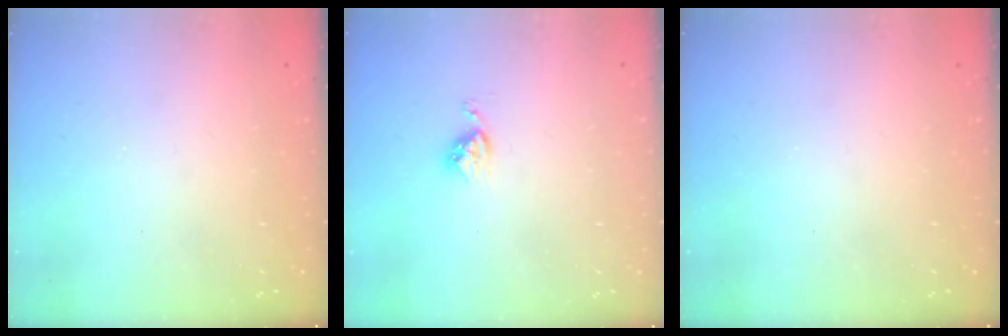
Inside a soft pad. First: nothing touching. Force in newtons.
{"total": 4.0, "press": 3.9, "slide": 0.4}
{"total": 0.0}